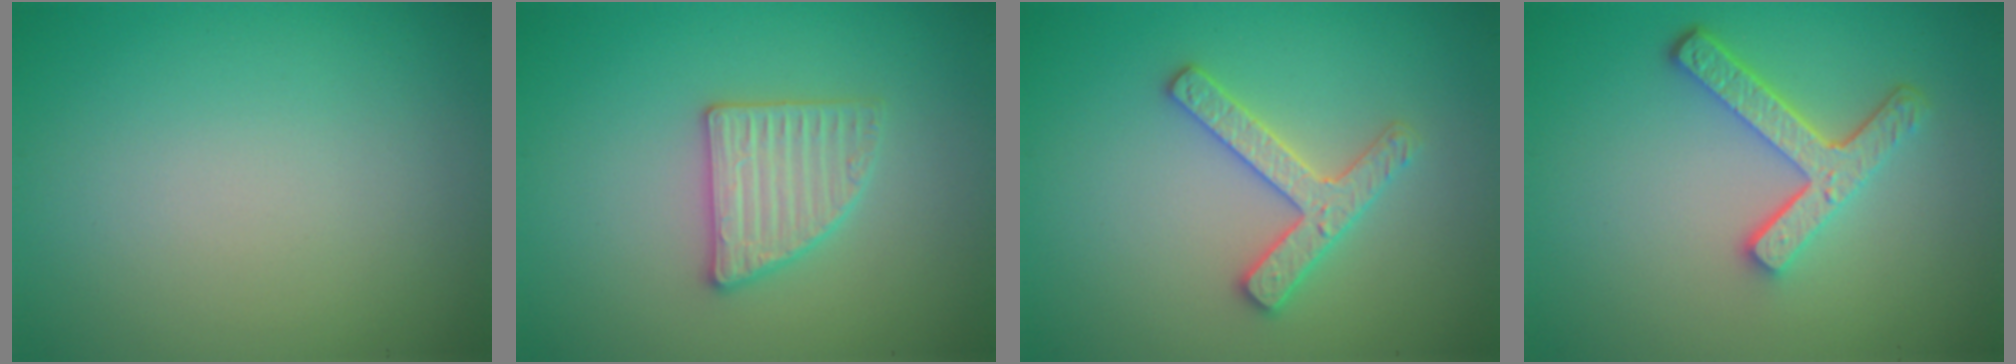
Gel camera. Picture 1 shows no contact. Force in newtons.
{"total": 2.8, "press": 2.8, "slide": 0.4}
{"total": 2.9, "press": 2.8, "slide": 0.6}
{"total": 4.2, "press": 3.3, "slide": 2.6}